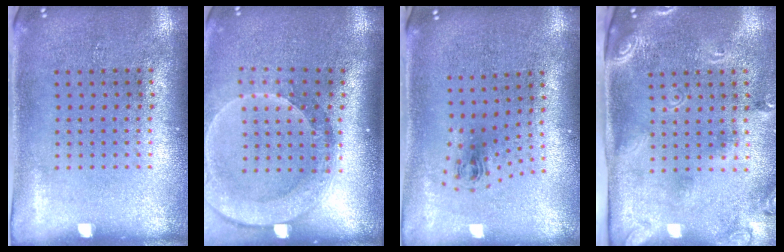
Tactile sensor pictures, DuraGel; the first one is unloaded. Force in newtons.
{"total": 2.5, "press": 1.9, "slide": 1.6}
{"total": 0.9, "press": 0.4, "slide": 0.8}
{"total": 2.5, "press": 1.7, "slide": 1.9}